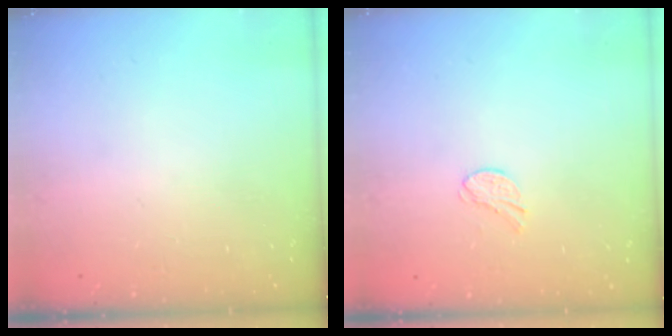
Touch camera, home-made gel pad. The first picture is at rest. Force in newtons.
{"total": 5.7, "press": 5.7, "slide": 0.5}